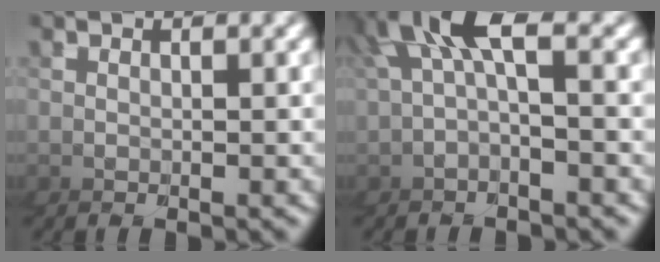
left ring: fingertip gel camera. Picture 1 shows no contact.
{"total": 2.5, "force": [0.5, 1.1, 2.2], "torque": [-0.076, 0.008, 0.009]}